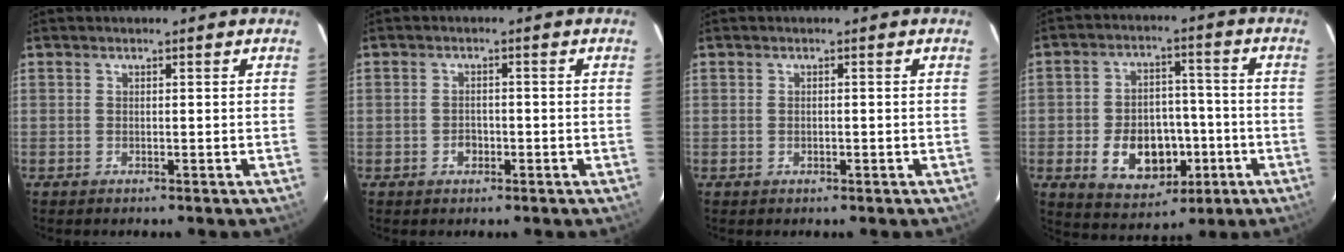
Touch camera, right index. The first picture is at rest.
{"total": 2.0, "force": [-0.9, 1.6, 0.9], "torque": [-0.017, 0.004, -0.013]}
{"total": 0.5, "force": [-0.2, 0.4, 0.1], "torque": [-0.001, -0.001, -0.002]}
{"total": 12.9, "force": [-4.3, 9.0, 8.1], "torque": [-0.169, 0.014, -0.047]}